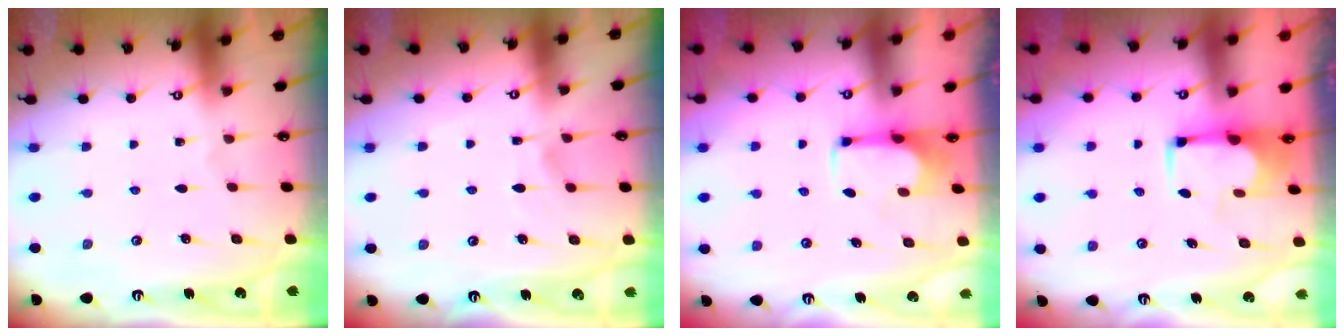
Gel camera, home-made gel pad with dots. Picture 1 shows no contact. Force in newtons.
{"total": 3.5, "press": 3.5, "slide": 0.4}
{"total": 3.6, "press": 3.5, "slide": 0.8}
{"total": 4.9, "press": 4.8, "slide": 1.2}